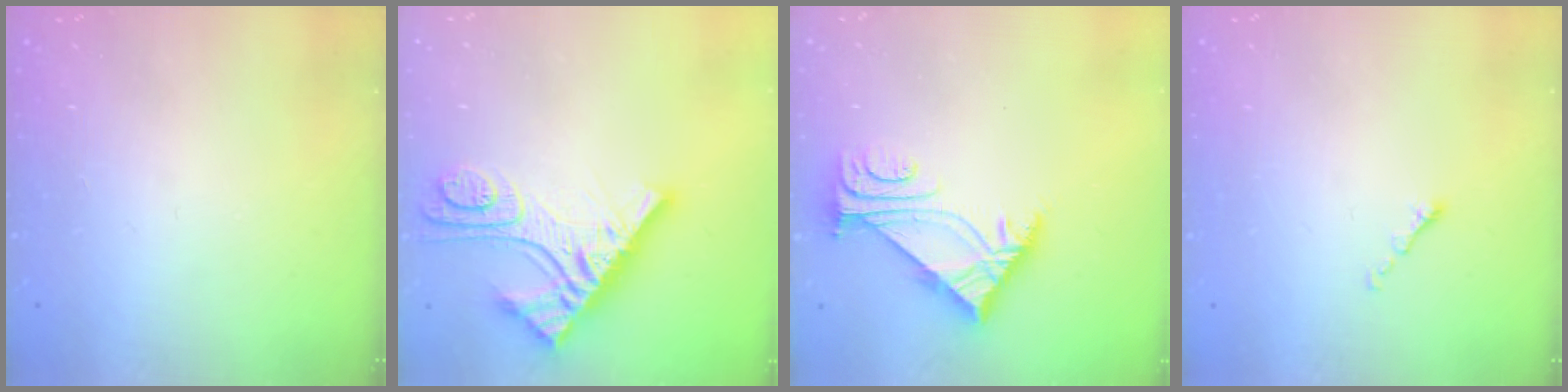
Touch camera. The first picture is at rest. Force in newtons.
{"total": 11.5, "press": 11.4, "slide": 1.0}
{"total": 5.6, "press": 5.5, "slide": 1.0}
{"total": 0.6, "press": 0.5, "slide": 0.2}